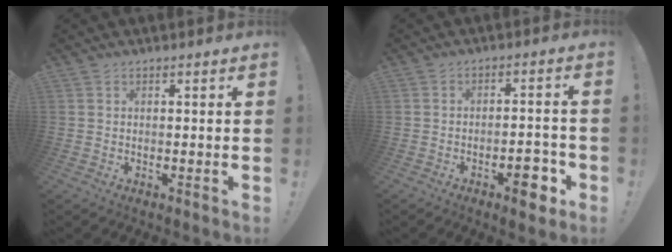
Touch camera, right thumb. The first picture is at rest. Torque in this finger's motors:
{"motor_torque": [1.33, 1.16, 0.74, -0.60, 0.28]}